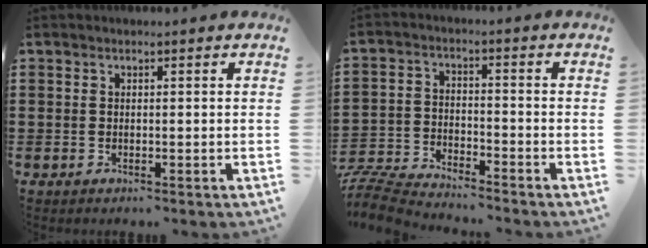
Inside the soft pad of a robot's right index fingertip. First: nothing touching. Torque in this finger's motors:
{"motor_torque": [-1.09, 1.05, 0.19, 0.03]}